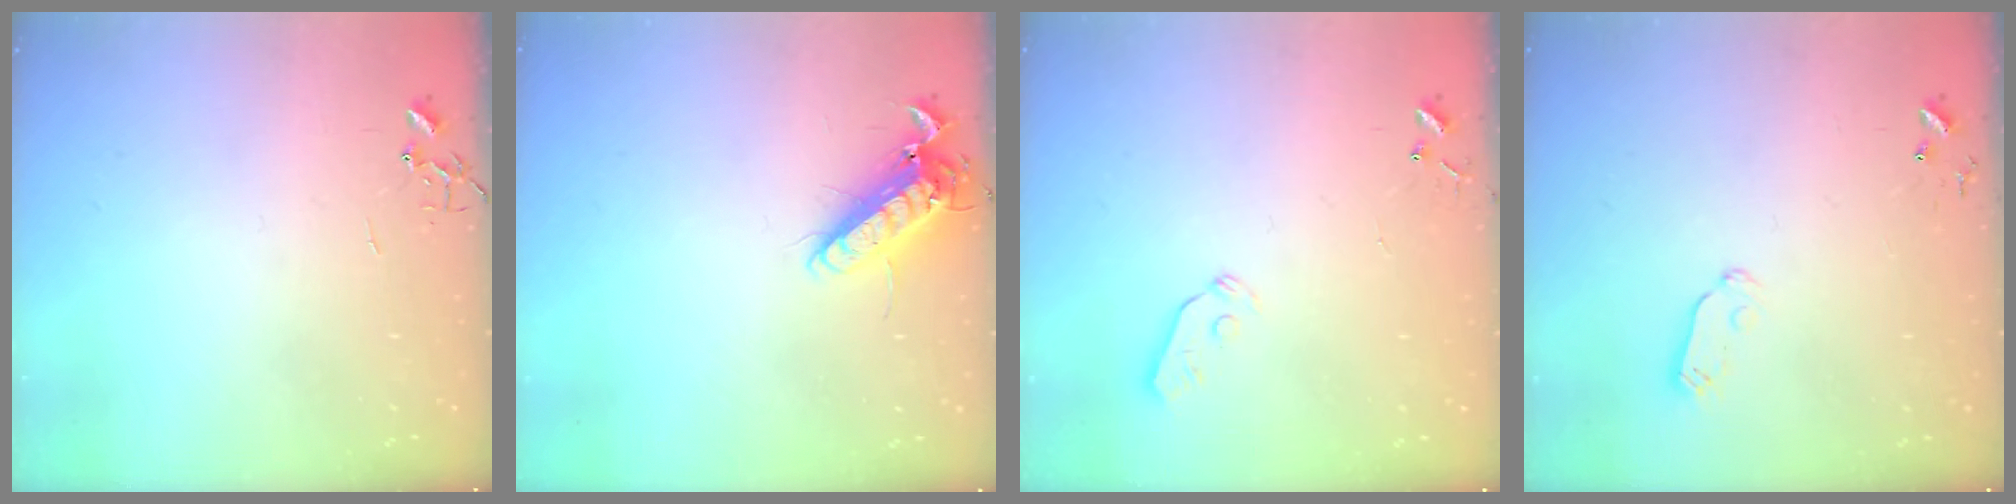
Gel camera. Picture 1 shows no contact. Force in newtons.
{"total": 12.5, "press": 12.3, "slide": 2.1}
{"total": 3.6, "press": 3.5, "slide": 0.7}
{"total": 4.9, "press": 4.9, "slide": 0.3}